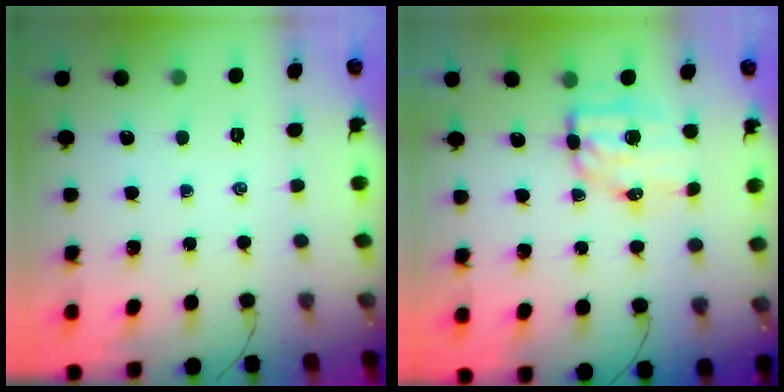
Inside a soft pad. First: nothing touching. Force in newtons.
{"total": 7.1, "press": 7.1, "slide": 1.0}